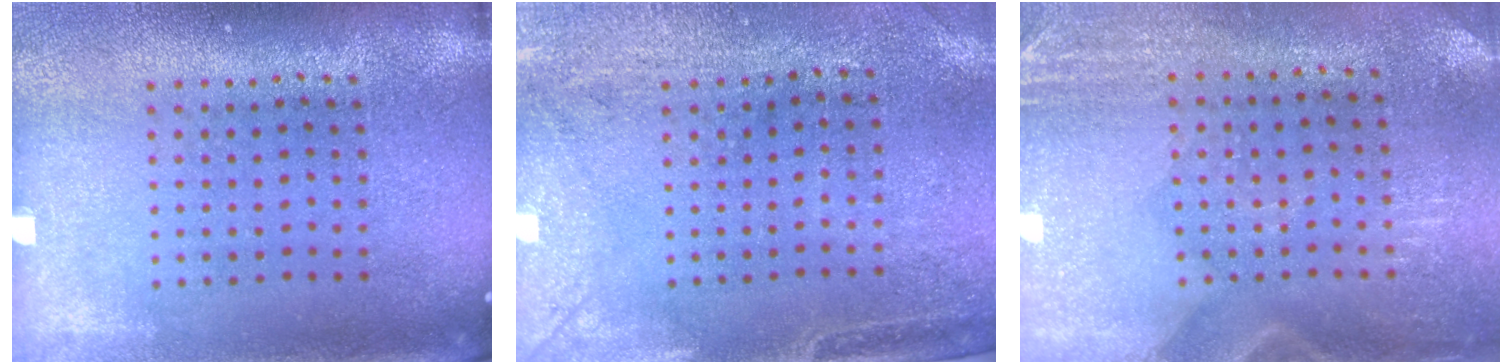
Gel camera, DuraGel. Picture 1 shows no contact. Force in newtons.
{"total": 3.0, "press": 2.4, "slide": 1.8}
{"total": 2.9, "press": 2.5, "slide": 1.3}